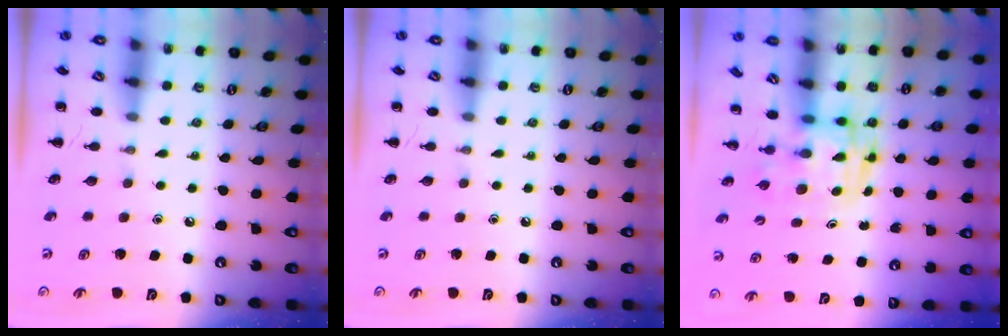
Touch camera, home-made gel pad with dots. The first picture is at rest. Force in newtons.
{"total": 0.0}
{"total": 2.8, "press": 2.8, "slide": 0.5}